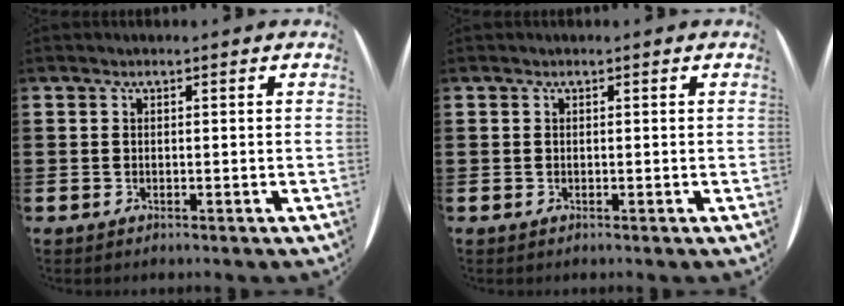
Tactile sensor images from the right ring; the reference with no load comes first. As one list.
[{"total": 0.0}]